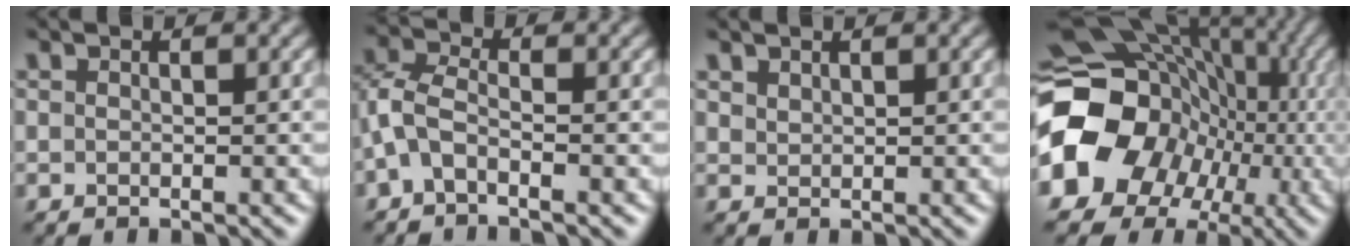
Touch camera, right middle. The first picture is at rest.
{"total": 2.9, "force": [-1.4, 1.4, 2.1], "torque": [-0.060, 0.007, -0.038]}
{"total": 1.0, "force": [0.9, 0.0, -0.4], "torque": [0.001, 0.001, 0.024]}
{"total": 13.7, "force": [-2.2, 11.8, 6.5], "torque": [-0.156, -0.016, -0.044]}